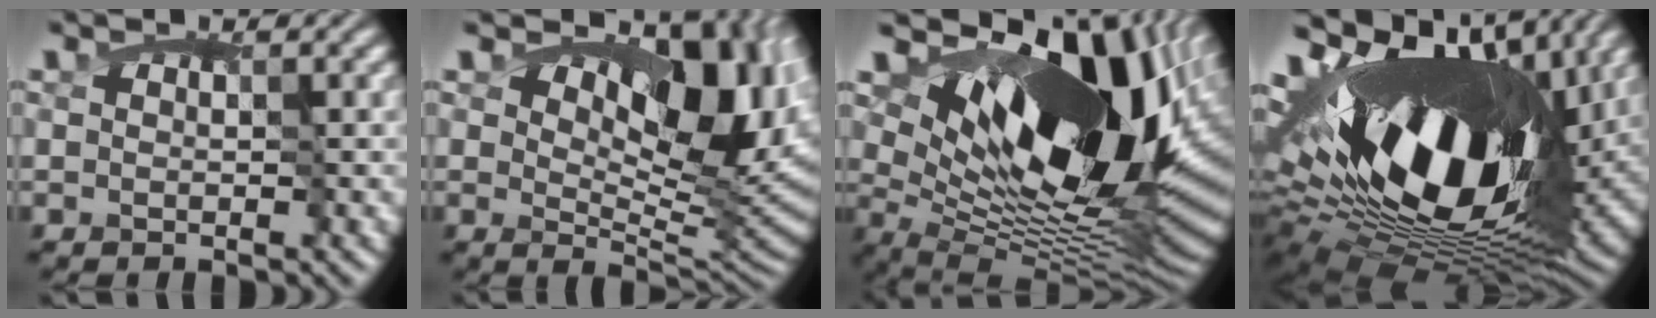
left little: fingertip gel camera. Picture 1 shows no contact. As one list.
[{"total": 10.7, "force": [4.2, 5.4, 8.3], "torque": [-0.114, 0.004, 0.067]}, {"total": 16.2, "force": [5.0, 8.6, 12.7], "torque": [-0.207, -0.003, 0.095]}, {"total": 17.4, "force": [2.7, 10.3, 13.8], "torque": [-0.266, 0.008, 0.042]}]